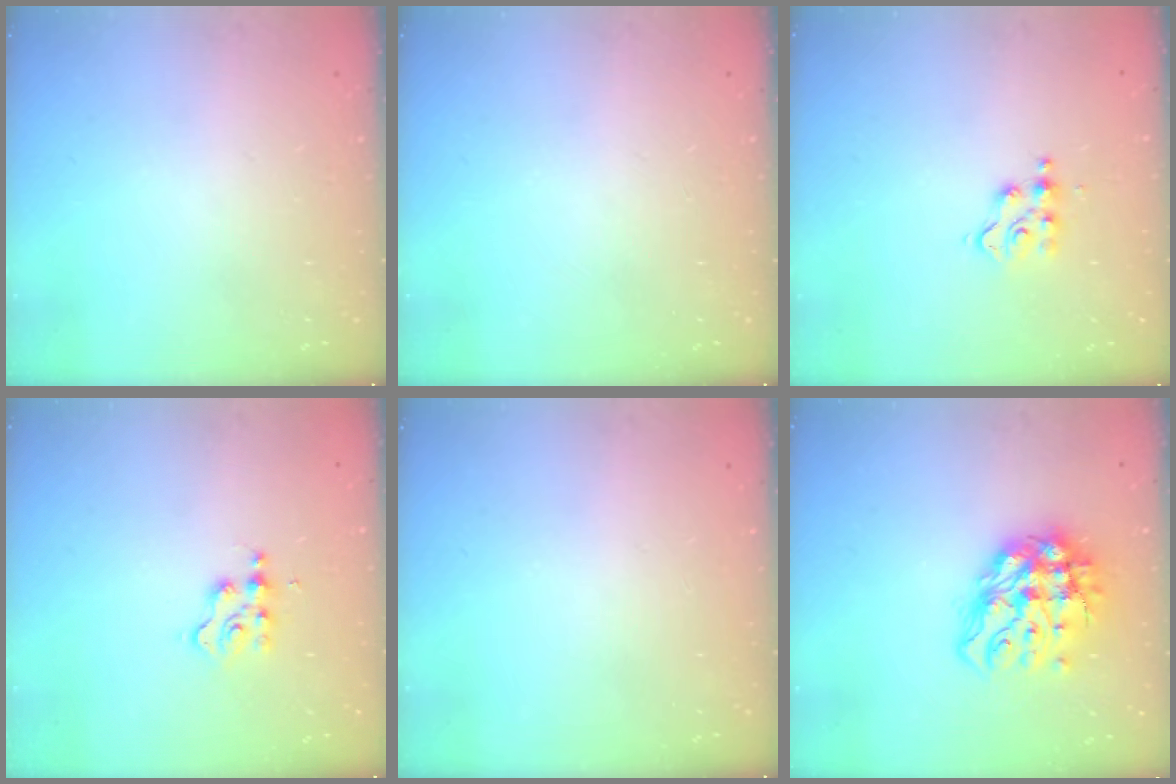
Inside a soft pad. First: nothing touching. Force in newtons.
{"total": 0.0}
{"total": 4.9, "press": 4.9, "slide": 0.2}
{"total": 2.7, "press": 2.6, "slide": 0.4}
{"total": 0.0}
{"total": 14.7, "press": 14.7, "slide": 1.3}